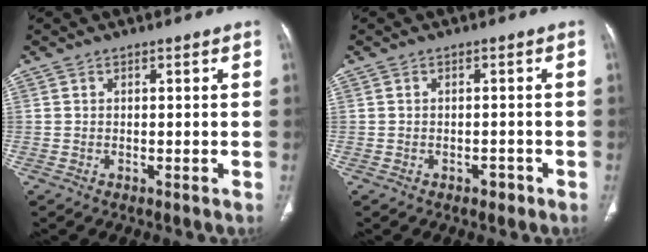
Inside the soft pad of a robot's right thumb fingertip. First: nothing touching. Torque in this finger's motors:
{"motor_torque": [-0.01, 0.26, -0.30, 0.13, 0.04]}